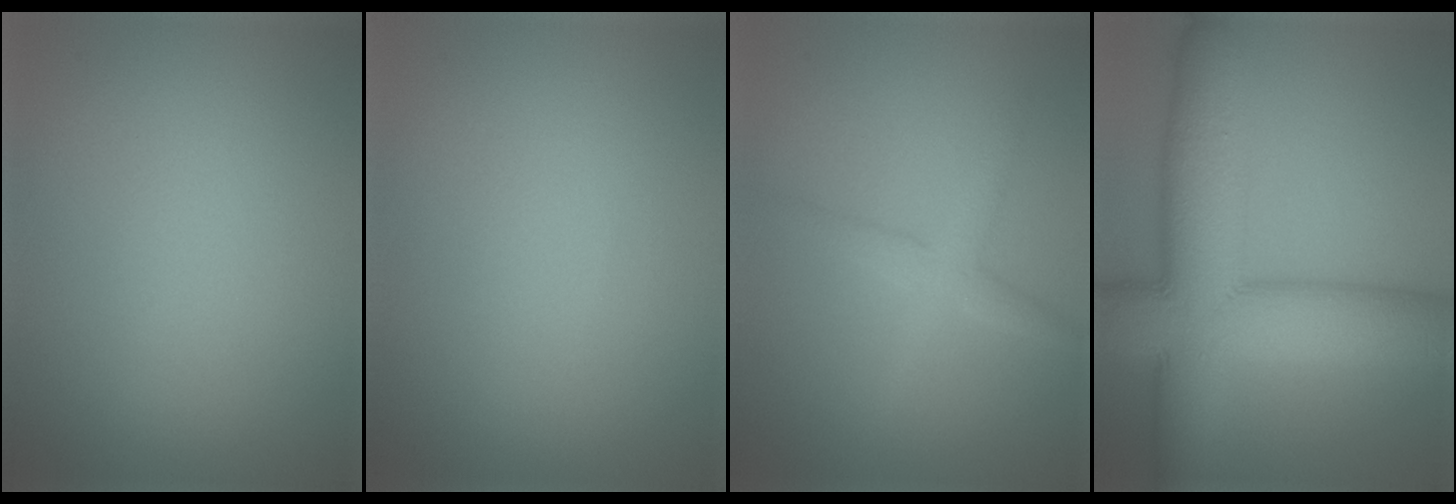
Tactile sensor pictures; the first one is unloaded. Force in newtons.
{"total": 0.0}
{"total": 2.3, "press": 2.3, "slide": 0.1}
{"total": 13.3, "press": 13.3, "slide": 0.2}